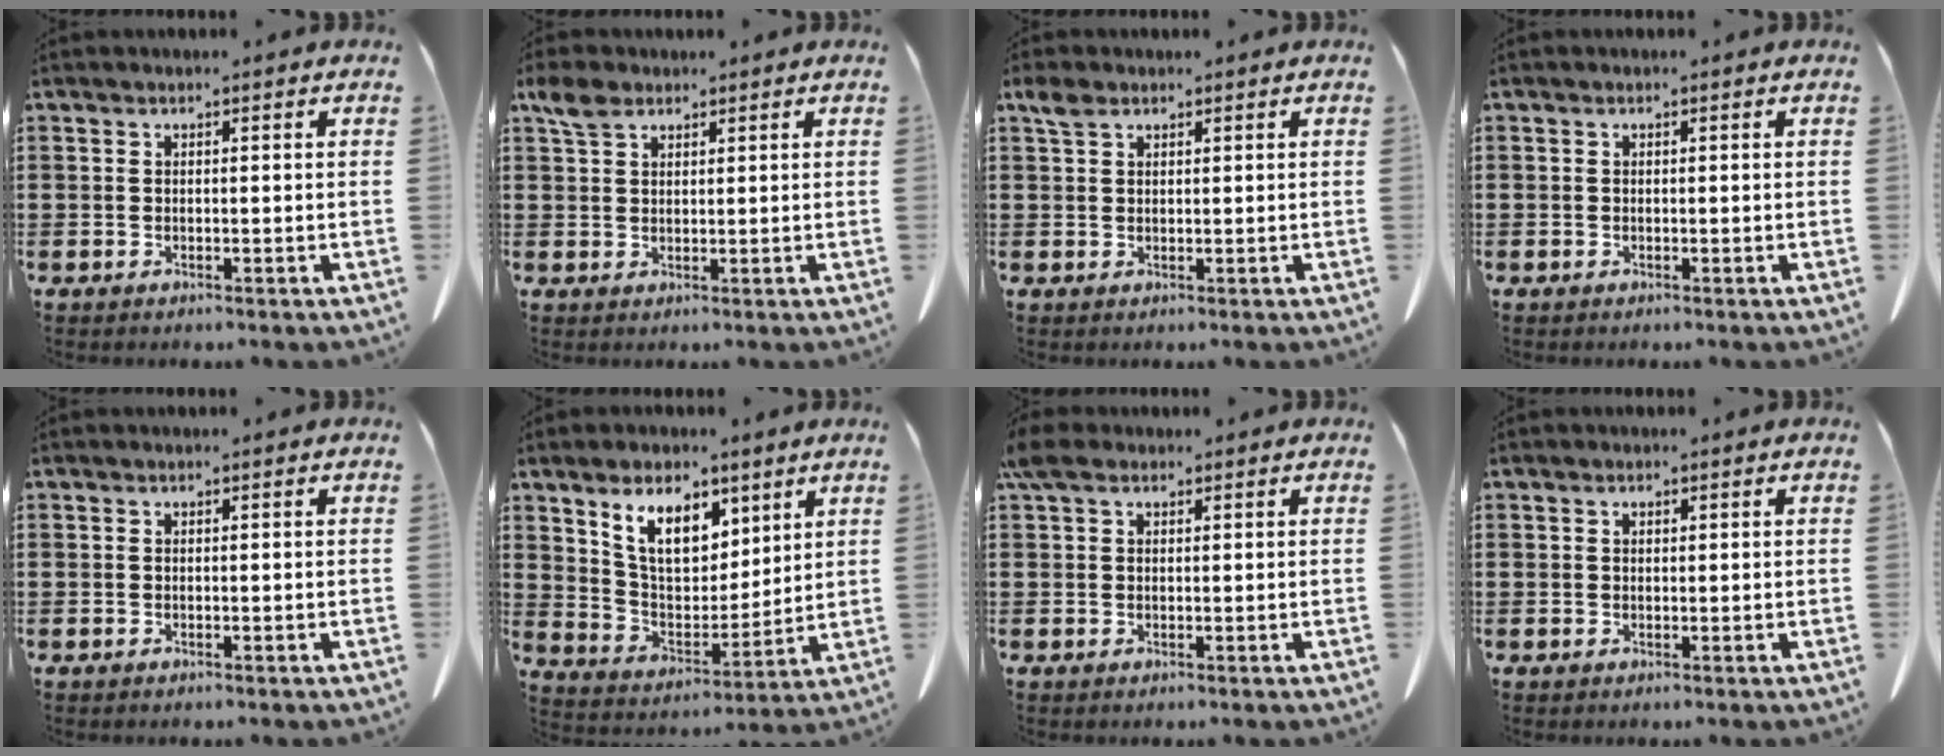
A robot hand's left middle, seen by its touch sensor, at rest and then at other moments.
{"total": 3.6, "force": [2.5, 2.1, 1.5], "torque": [-0.029, 0.003, 0.047]}
{"total": 2.3, "force": [1.6, 1.3, 1.1], "torque": [-0.026, 0.003, 0.031]}
{"total": 0.0}
{"total": 0.0}
{"total": 9.8, "force": [6.1, 5.6, 5.1], "torque": [-0.114, -0.006, 0.115]}
{"total": 2.9, "force": [1.7, 1.7, 1.6], "torque": [-0.038, 0.008, 0.033]}
{"total": 0.6, "force": [0.5, 0.3, 0.3], "torque": [-0.008, -0.001, 0.011]}